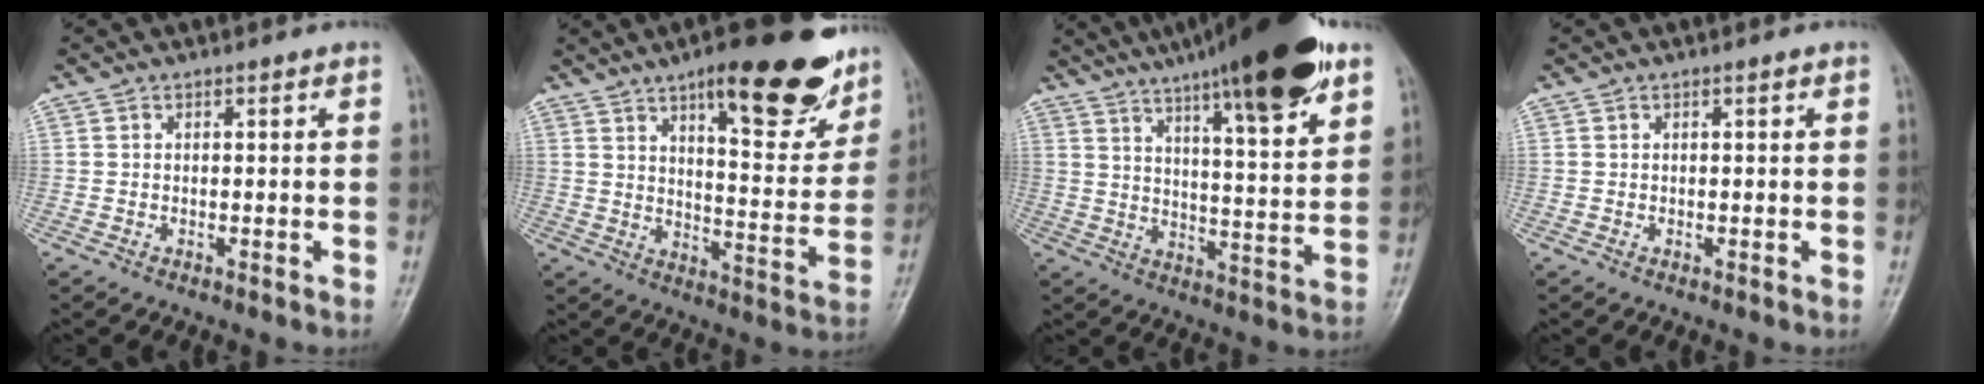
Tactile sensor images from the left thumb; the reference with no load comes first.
{"total": 20.4, "force": [12.6, 6.5, 14.7], "torque": [-0.156, -0.061, 0.182]}
{"total": 23.3, "force": [15.3, 4.1, 17.1], "torque": [-0.246, -0.043, 0.229]}
{"total": 0.0}